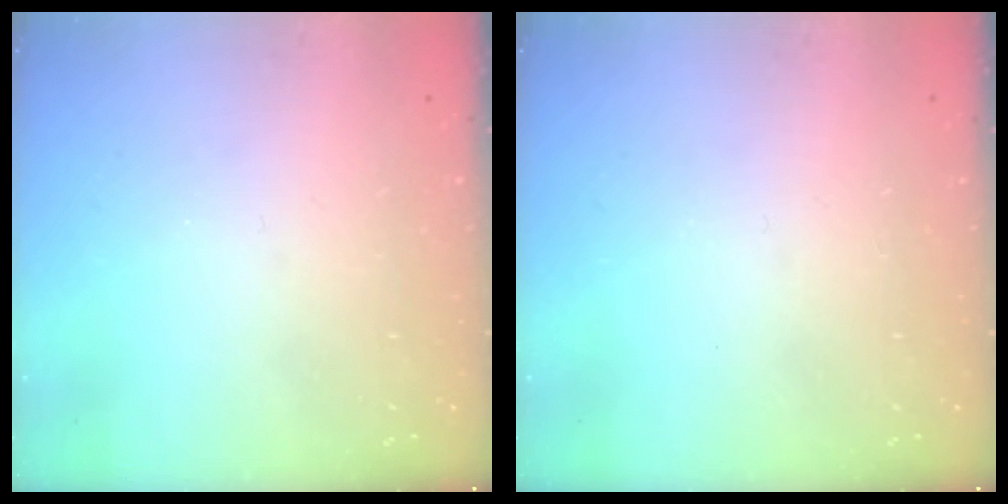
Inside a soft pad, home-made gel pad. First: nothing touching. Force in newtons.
{"total": 0.0}